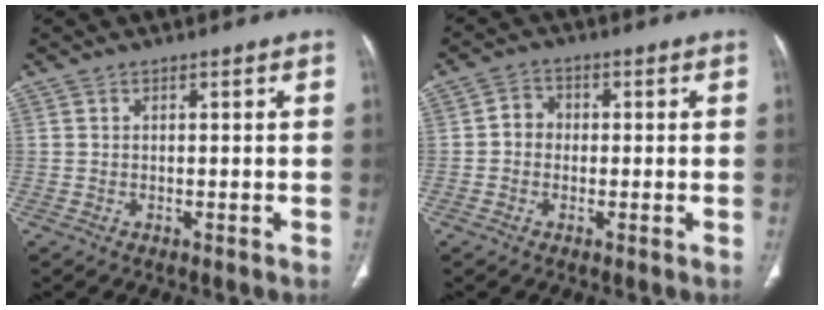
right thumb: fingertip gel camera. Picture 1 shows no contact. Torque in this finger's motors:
{"motor_torque": [-0.28, 0.24, 0.23, -0.40, -0.01]}